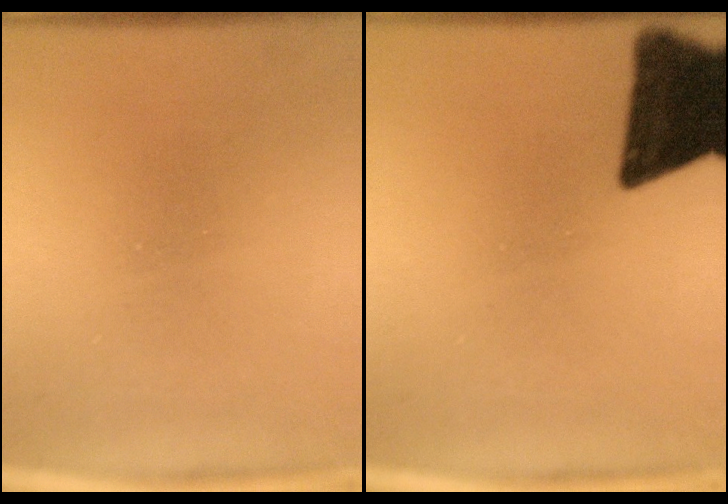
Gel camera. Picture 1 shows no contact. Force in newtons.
{"total": 15.8}